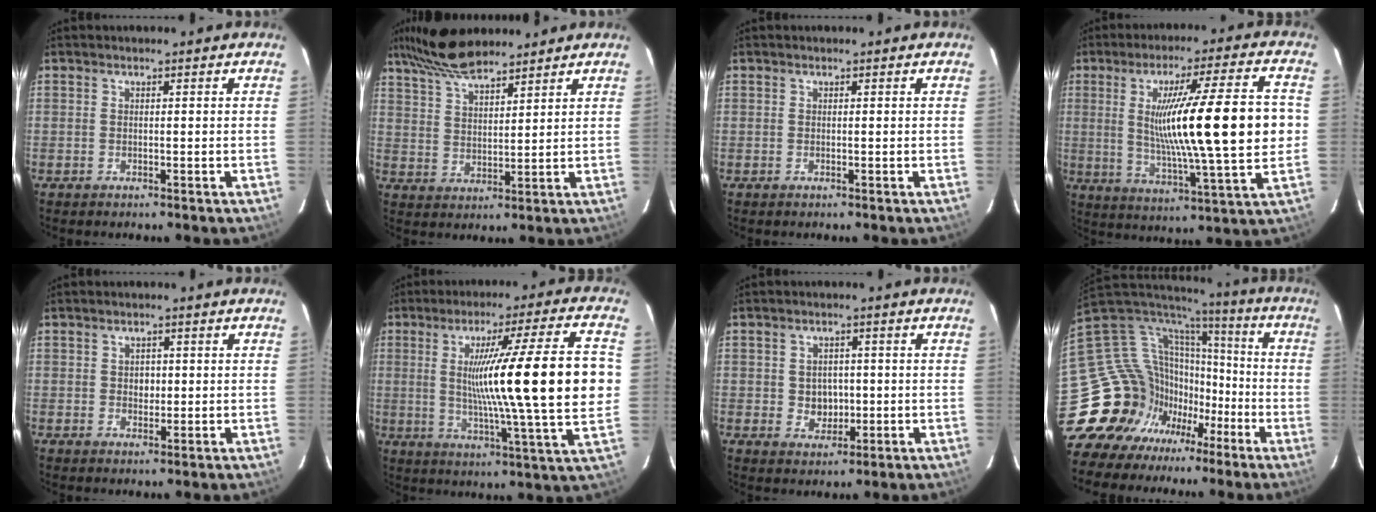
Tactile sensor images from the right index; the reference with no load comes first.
{"total": 10.6, "force": [8.9, 2.6, 5.1], "torque": [-0.105, 0.024, 0.170]}
{"total": 0.0}
{"total": 20.8, "force": [1.3, 0.9, 20.7], "torque": [-0.332, -0.013, 0.032]}
{"total": 1.9, "force": [0.3, 1.7, 0.7], "torque": [-0.008, 0.004, 0.005]}
{"total": 22.3, "force": [1.9, -0.6, 22.2], "torque": [-0.329, -0.010, 0.037]}
{"total": 4.2, "force": [-0.1, 3.8, 1.8], "torque": [-0.031, 0.008, 0.008]}
{"total": 23.2, "force": [-11.7, 18.0, 8.7], "torque": [-0.211, 0.026, -0.185]}